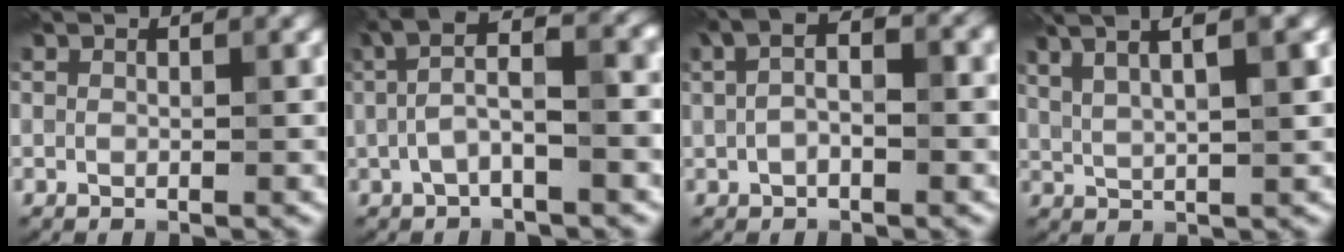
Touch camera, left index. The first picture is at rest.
{"total": 4.9, "force": [-0.1, 1.5, 4.7], "torque": [-0.095, 0.019, -0.013]}
{"total": 4.7, "force": [0.4, 2.4, 4.1], "torque": [-0.075, 0.020, -0.006]}
{"total": 9.0, "force": [4.9, 3.2, 6.9], "torque": [-0.104, 0.039, 0.061]}